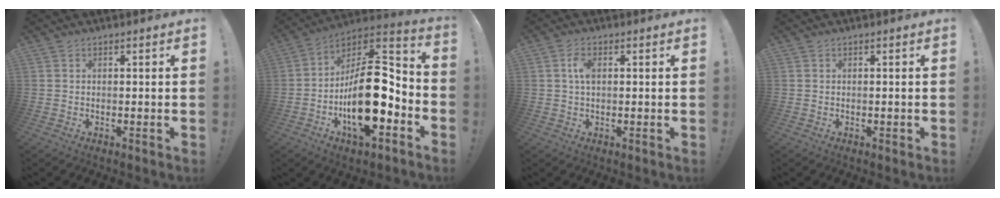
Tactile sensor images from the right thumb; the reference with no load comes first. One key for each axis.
{"total": 22.7, "fx": -5.1, "fy": 11.0, "fz": 19.2, "tx": -0.326, "ty": 0.026, "tz": -0.074}
{"total": 4.1, "fx": 0.8, "fy": 2.2, "fz": 3.3, "tx": -0.053, "ty": 0.003, "tz": 0.010}
{"total": 0.6, "fx": 0.0, "fy": 0.6, "fz": 0.1, "tx": 0.000, "ty": 0.002, "tz": 0.000}